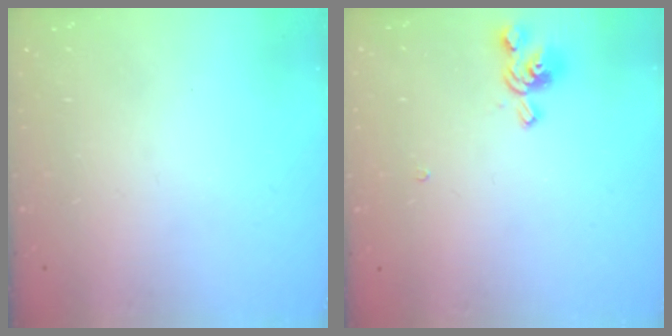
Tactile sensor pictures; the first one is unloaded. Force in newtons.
{"total": 1.2, "press": 0.1, "slide": 1.2}